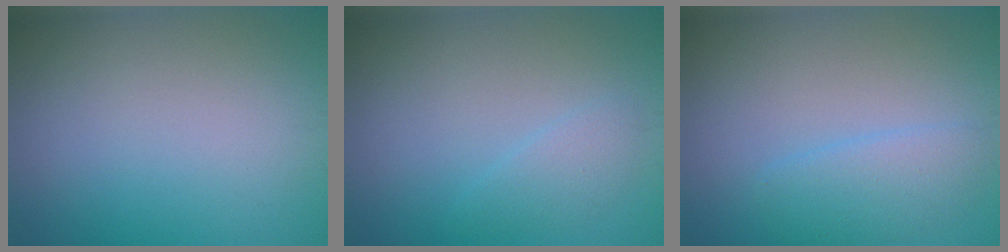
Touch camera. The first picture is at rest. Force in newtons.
{"total": 1.5, "press": 1.5, "slide": 0.1}
{"total": 2.7, "press": 2.7, "slide": 0.2}